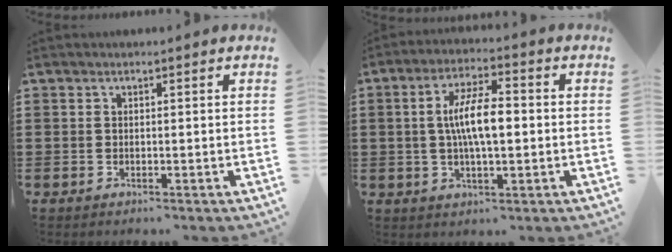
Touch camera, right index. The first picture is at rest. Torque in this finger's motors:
{"motor_torque": [1.08, 1.06, 0.60, 0.19]}